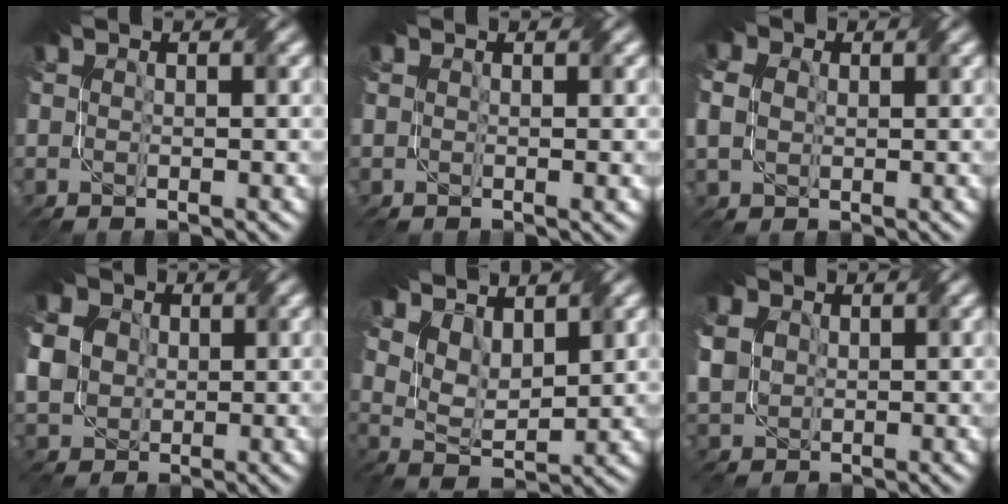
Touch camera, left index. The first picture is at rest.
{"total": 0.9, "force": [0.1, 0.3, 0.8], "torque": [-0.006, -0.002, 0.000]}
{"total": 3.4, "force": [0.9, 2.9, 1.5], "torque": [-0.061, 0.015, 0.016]}
{"total": 8.8, "force": [2.5, 7.3, 4.2], "torque": [-0.115, 0.028, 0.044]}
{"total": 4.9, "force": [3.7, 2.1, 2.4], "torque": [-0.061, 0.002, 0.065]}
{"total": 4.3, "force": [1.6, 3.6, 1.6], "torque": [-0.083, 0.015, 0.034]}